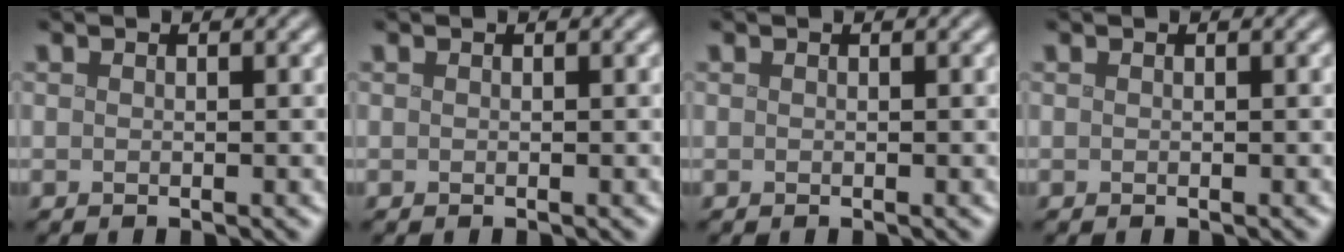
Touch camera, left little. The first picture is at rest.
{"total": 0.0}
{"total": 0.0}
{"total": 0.0}